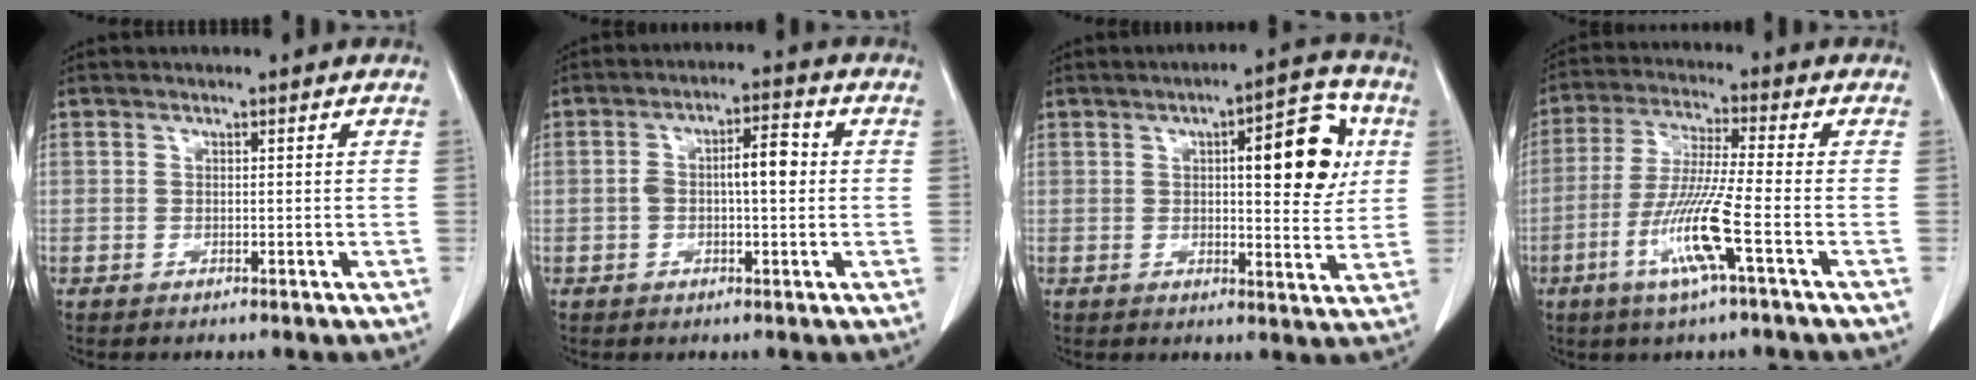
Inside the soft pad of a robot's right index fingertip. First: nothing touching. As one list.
[{"total": 6.0, "force": [0.1, 1.7, 5.7], "torque": [-0.103, 0.022, 0.001]}, {"total": 11.4, "force": [3.0, 3.2, 10.6], "torque": [-0.137, 0.016, 0.036]}, {"total": 10.4, "force": [-4.0, -0.7, 9.6], "torque": [-0.195, -0.017, -0.083]}]